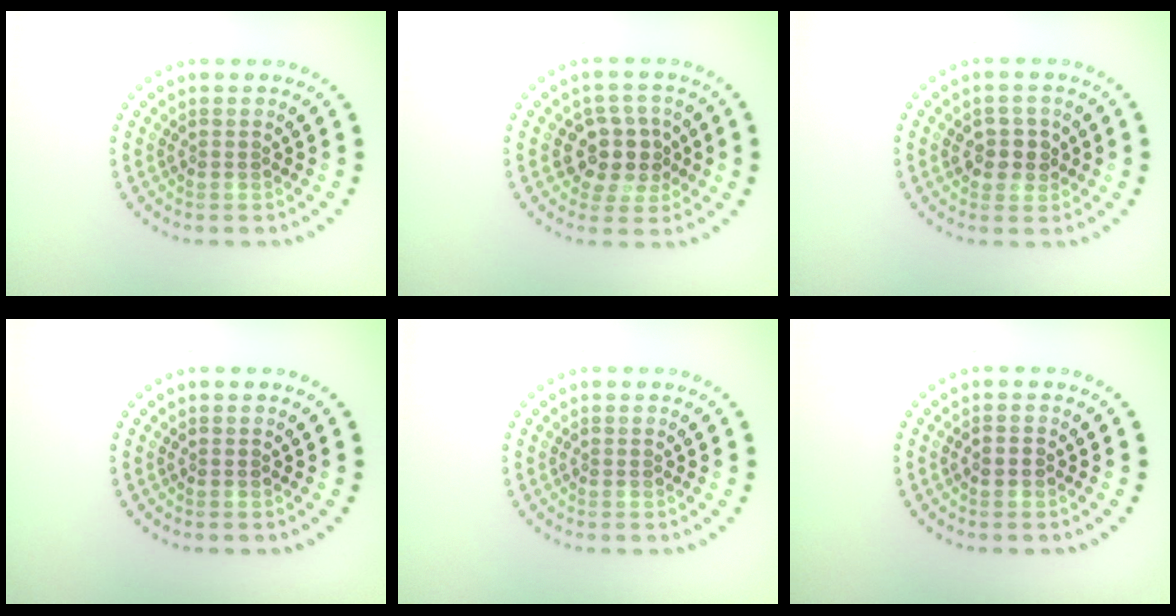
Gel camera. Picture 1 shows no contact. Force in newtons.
{"total": 4.0, "press": 3.7, "slide": 1.4}
{"total": 2.5, "press": 2.5, "slide": 0.4}
{"total": 0.0}
{"total": 0.0}
{"total": 1.4, "press": 1.4, "slide": 0.0}